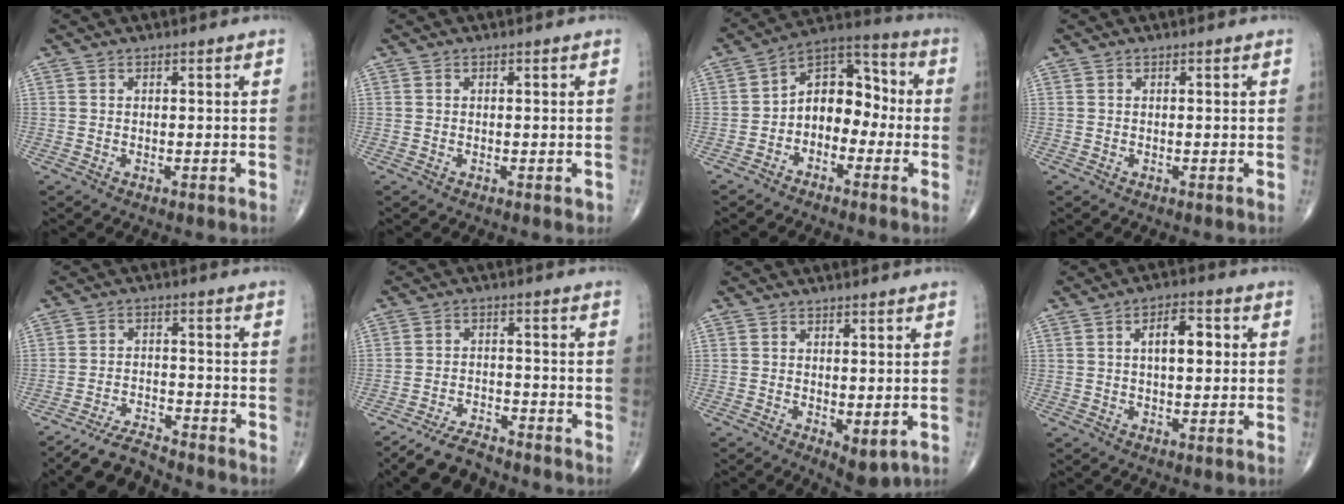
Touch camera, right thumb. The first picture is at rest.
{"total": 0.6, "force": [-0.1, 0.4, 0.4], "torque": [-0.001, 0.001, -0.001]}
{"total": 10.8, "force": [-2.1, 7.5, 7.5], "torque": [-0.079, 0.049, -0.056]}
{"total": 0.0}
{"total": 5.7, "force": [-5.5, 0.7, 1.1], "torque": [-0.028, 0.031, -0.103]}
{"total": 7.0, "force": [-6.3, 2.2, 2.3], "torque": [-0.045, 0.032, -0.113]}
{"total": 4.0, "force": [-0.7, 1.9, 3.5], "torque": [-0.043, -0.011, 0.000]}
{"total": 6.8, "force": [1.2, 3.3, 5.8], "torque": [-0.078, 0.009, 0.013]}